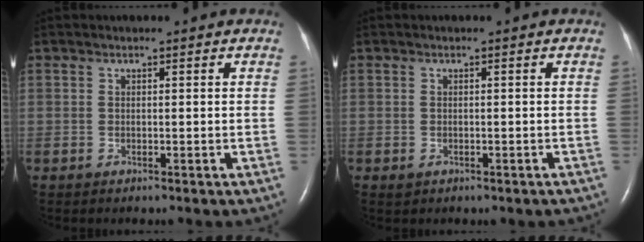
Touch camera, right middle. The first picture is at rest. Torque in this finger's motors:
{"motor_torque": [-0.07, 0.02, -0.02, 0.01]}